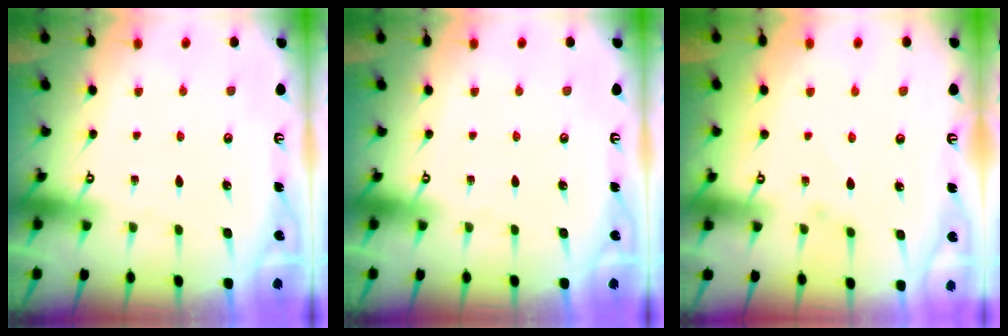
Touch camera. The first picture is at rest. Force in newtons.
{"total": 0.0}
{"total": 1.1, "press": 1.0, "slide": 0.3}